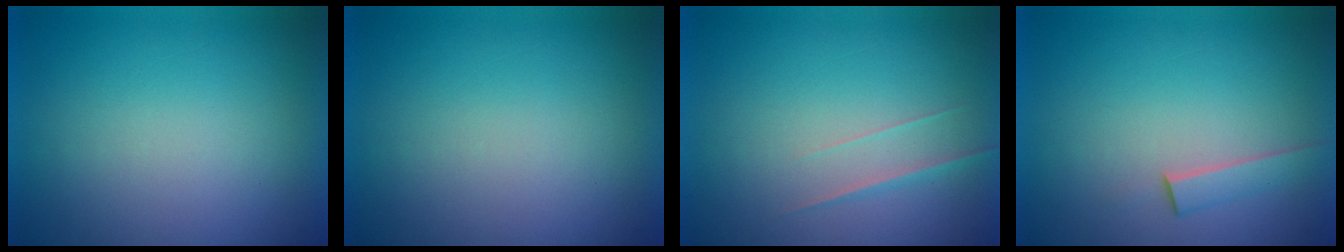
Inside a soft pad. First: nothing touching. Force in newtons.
{"total": 0.0}
{"total": 1.5}
{"total": 1.8}